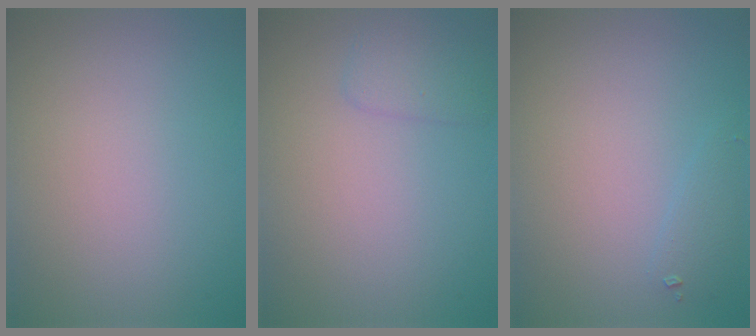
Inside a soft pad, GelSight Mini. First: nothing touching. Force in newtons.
{"total": 1.6, "press": 1.6, "slide": 0.1}
{"total": 1.1, "press": 1.1, "slide": 0.1}